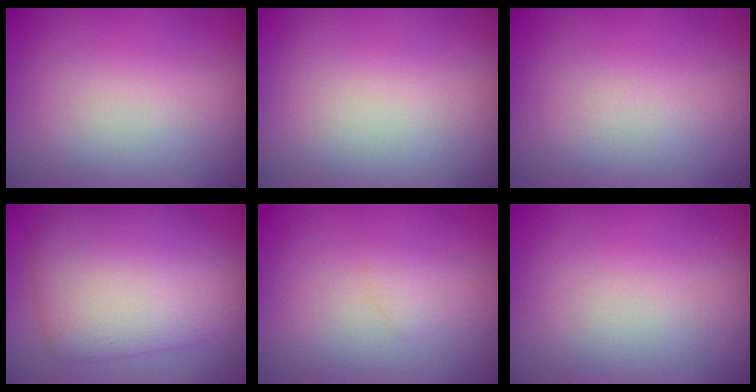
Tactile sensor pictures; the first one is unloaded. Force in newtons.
{"total": 0.0}
{"total": 0.0}
{"total": 7.2, "press": 7.2, "slide": 0.1}
{"total": 0.8, "press": 0.8, "slide": 0.1}
{"total": 0.0}